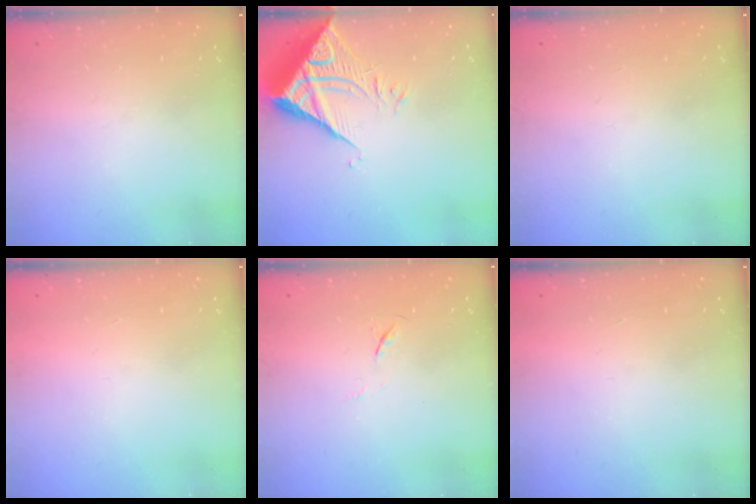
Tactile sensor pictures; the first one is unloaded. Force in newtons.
{"total": 9.0, "press": 8.9, "slide": 0.8}
{"total": 0.0}
{"total": 1.7, "press": 1.7, "slide": 0.1}
{"total": 4.0, "press": 4.0, "slide": 0.6}
{"total": 1.7, "press": 1.7, "slide": 0.1}